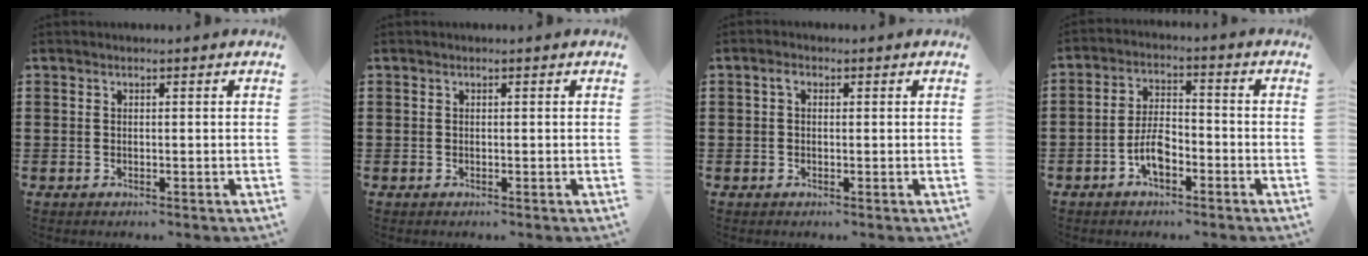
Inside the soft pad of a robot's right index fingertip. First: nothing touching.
{"total": 0.0}
{"total": 1.3, "force": [0.1, 0.9, 1.0], "torque": [-0.021, 0.008, 0.000]}
{"total": 5.5, "force": [-2.7, 2.6, 4.1], "torque": [-0.095, 0.002, -0.056]}